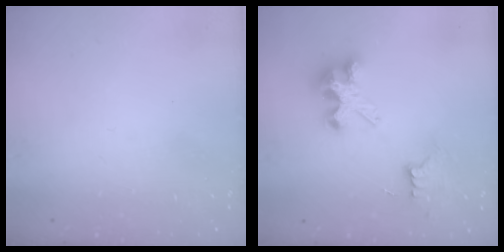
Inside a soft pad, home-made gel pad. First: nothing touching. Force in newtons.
{"total": 8.5, "press": 8.4, "slide": 0.6}